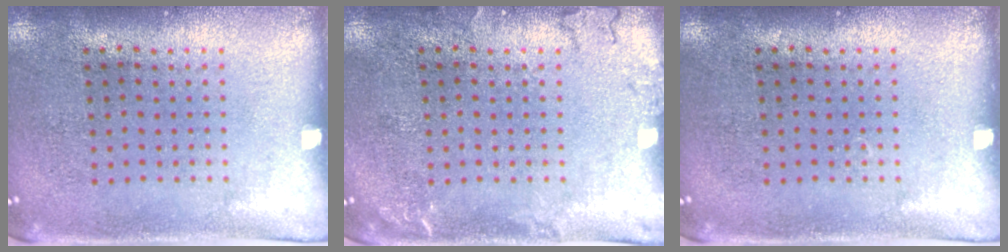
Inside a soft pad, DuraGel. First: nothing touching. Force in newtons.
{"total": 1.6, "press": 1.6, "slide": 0.3}
{"total": 0.0}